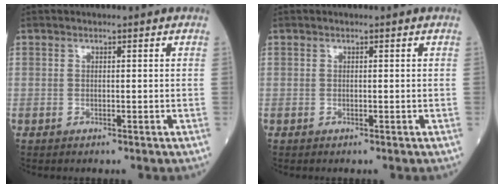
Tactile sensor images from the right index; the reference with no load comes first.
{"total": 0.0}